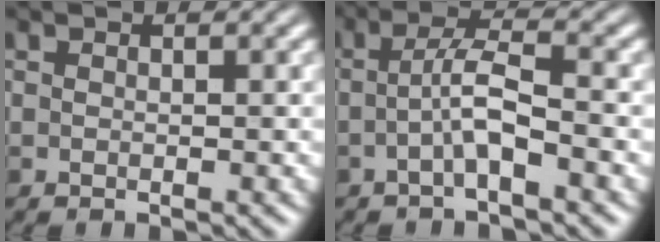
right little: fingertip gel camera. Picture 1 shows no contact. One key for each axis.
{"total": 3.0, "fx": -1.4, "fy": 0.2, "fz": 2.6, "tx": -0.052, "ty": 0.012, "tz": -0.027}